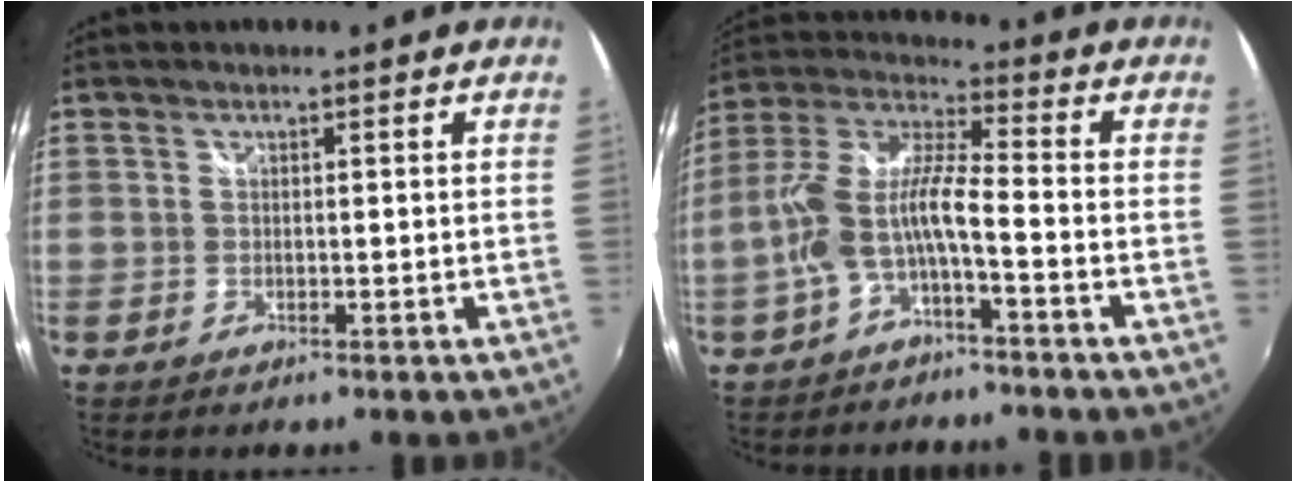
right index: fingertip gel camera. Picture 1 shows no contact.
{"total": 9.8, "force": [-3.7, 1.9, 8.9], "torque": [-0.202, 0.012, -0.070]}